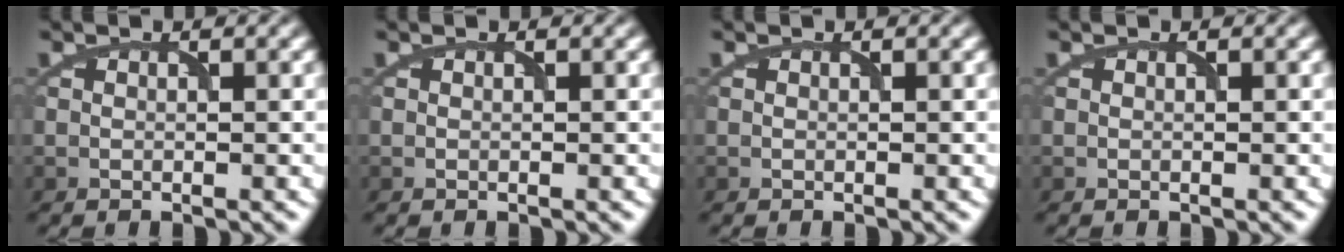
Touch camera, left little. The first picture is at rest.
{"total": 0.0}
{"total": 0.0}
{"total": 0.0}